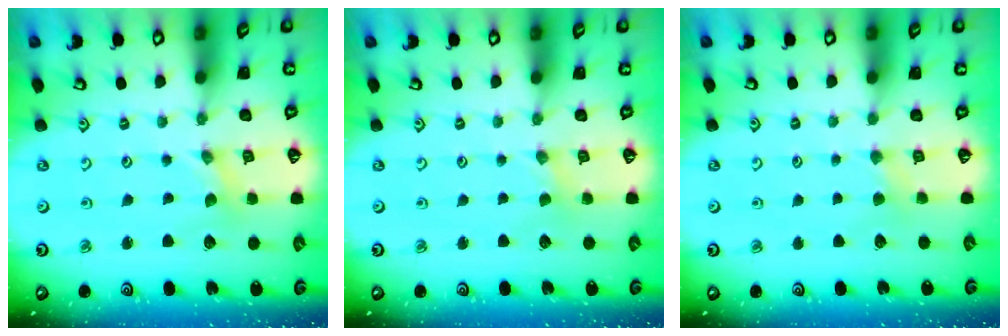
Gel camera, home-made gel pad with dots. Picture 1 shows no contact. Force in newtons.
{"total": 0.7, "press": 0.7, "slide": 0.1}
{"total": 3.2, "press": 3.1, "slide": 0.5}